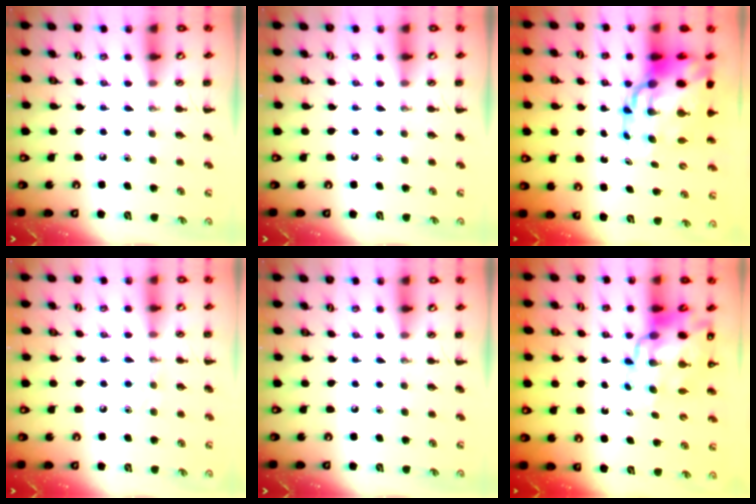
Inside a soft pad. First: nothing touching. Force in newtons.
{"total": 0.0}
{"total": 17.0, "press": 16.4, "slide": 4.7}
{"total": 3.2, "press": 3.1, "slide": 1.0}
{"total": 0.0}
{"total": 16.1, "press": 15.4, "slide": 4.6}